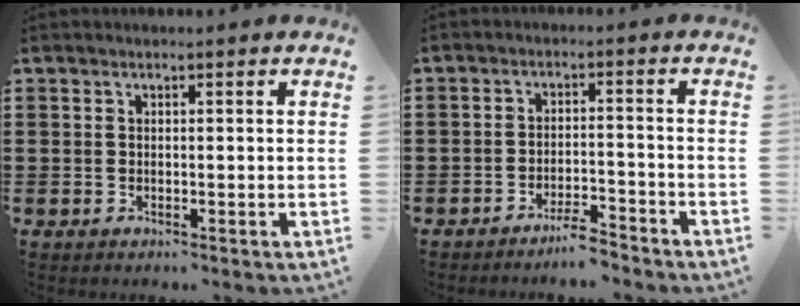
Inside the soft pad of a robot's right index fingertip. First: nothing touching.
{"total": 3.9, "force": [-3.8, 0.2, 0.7], "torque": [-0.015, 0.005, -0.077]}